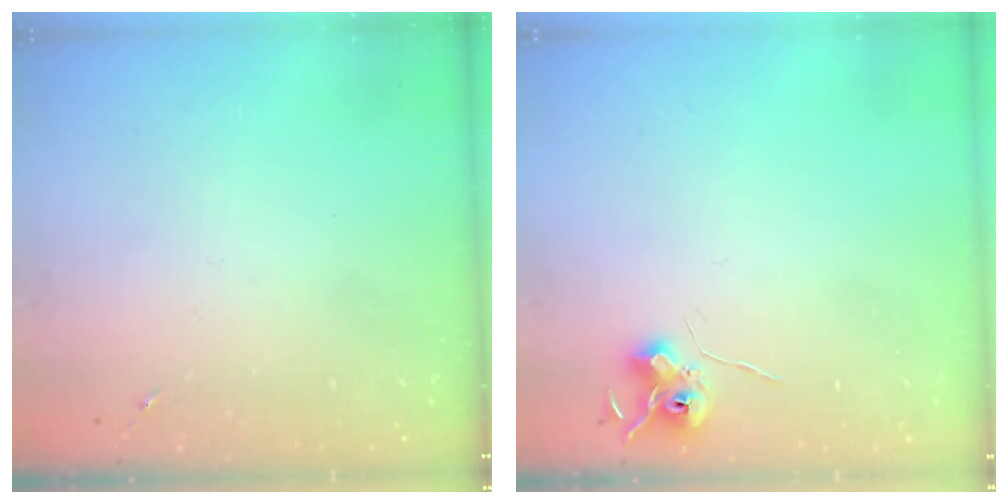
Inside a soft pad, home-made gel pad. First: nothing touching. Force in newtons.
{"total": 6.9, "press": 6.9, "slide": 0.6}